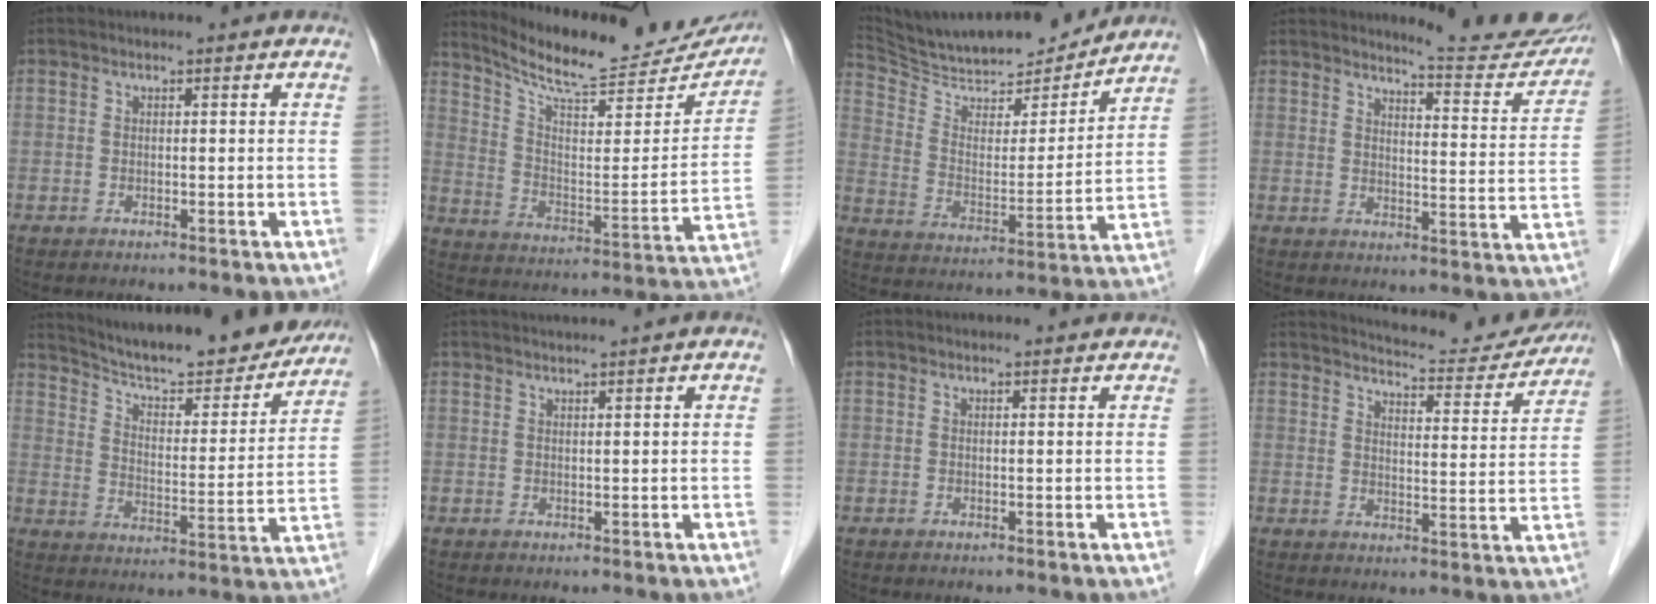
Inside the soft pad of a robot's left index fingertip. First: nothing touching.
{"total": 21.9, "force": [20.2, 4.1, 7.5], "torque": [-0.111, -0.047, 0.279]}
{"total": 19.8, "force": [18.5, 3.2, 6.4], "torque": [-0.107, -0.011, 0.291]}
{"total": 12.6, "force": [12.3, 1.0, 2.7], "torque": [-0.024, -0.062, 0.136]}
{"total": 22.2, "force": [20.1, 3.9, 8.6], "torque": [-0.131, -0.021, 0.275]}
{"total": 2.0, "force": [1.5, -0.5, 1.2], "torque": [-0.017, 0.011, 0.030]}
{"total": 0.9, "force": [0.9, 0.1, 0.0], "torque": [-0.010, 0.002, 0.009]}
{"total": 13.8, "force": [13.3, 1.6, 3.2], "torque": [-0.042, -0.025, 0.162]}